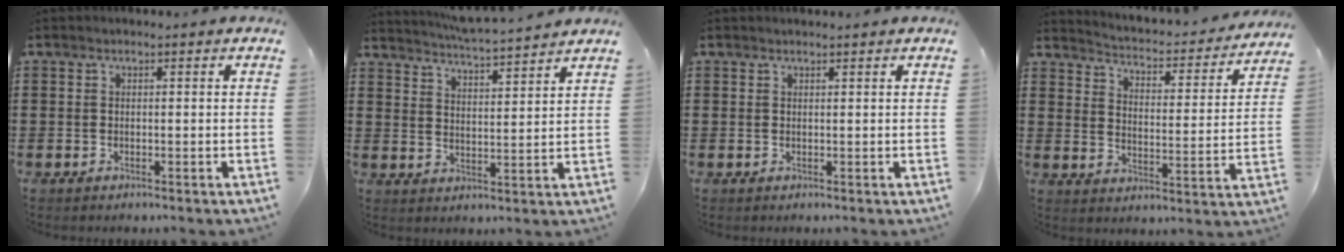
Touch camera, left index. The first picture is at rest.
{"total": 4.6, "force": [4.5, -0.7, 0.7], "torque": [-0.034, -0.033, 0.076]}
{"total": 0.6, "force": [0.6, -0.1, 0.2], "torque": [-0.004, -0.001, 0.012]}
{"total": 2.5, "force": [2.5, 0.1, 0.4], "torque": [-0.028, -0.030, 0.030]}